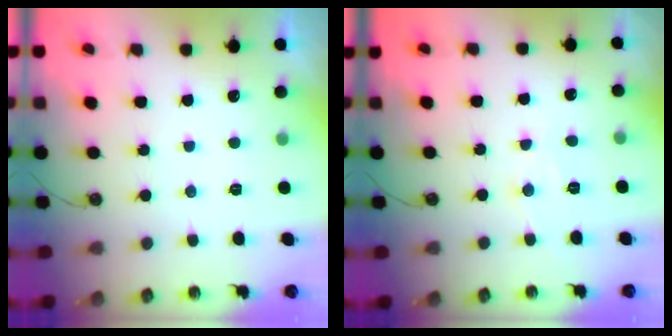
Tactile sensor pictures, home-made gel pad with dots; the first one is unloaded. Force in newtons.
{"total": 7.0, "press": 7.0, "slide": 0.4}